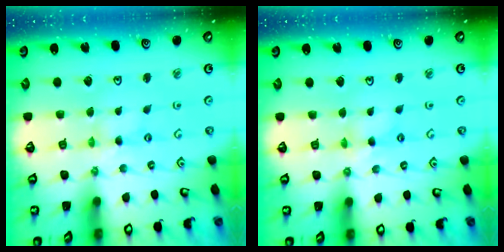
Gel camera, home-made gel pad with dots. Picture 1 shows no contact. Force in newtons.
{"total": 2.5, "press": 2.5, "slide": 0.3}